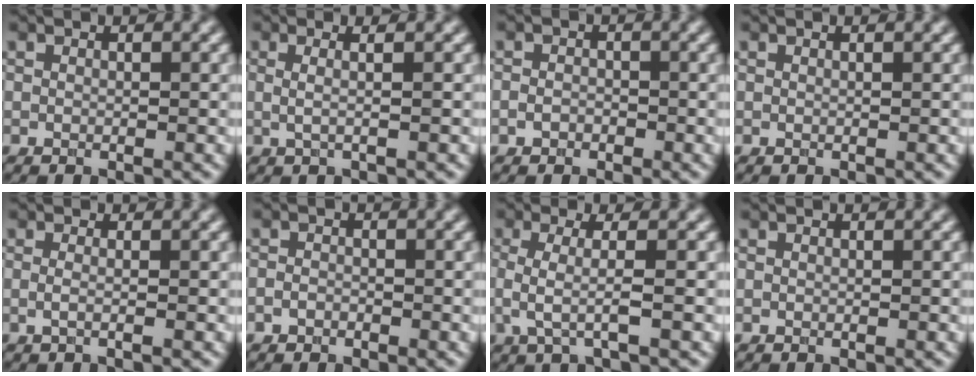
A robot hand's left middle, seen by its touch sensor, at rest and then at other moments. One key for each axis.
{"total": 2.7, "fx": 0.6, "fy": 1.1, "fz": 2.3, "tx": -0.028, "ty": -0.003, "tz": -0.020}
{"total": 1.2, "fx": -0.6, "fy": 0.9, "fz": 0.5, "tx": -0.008, "ty": -0.001, "tz": -0.013}
{"total": 0.5, "fx": 0.3, "fy": 0.2, "fz": 0.4, "tx": -0.004, "ty": 0.001, "tz": -0.001}
{"total": 1.6, "fx": -0.1, "fy": 0.6, "fz": 1.4, "tx": -0.020, "ty": -0.011, "tz": -0.016}
{"total": 1.0, "fx": -0.6, "fy": 0.7, "fz": 0.4, "tx": -0.006, "ty": -0.001, "tz": -0.014}
{"total": 3.1, "fx": -0.3, "fy": 0.8, "fz": 3.0, "tx": -0.059, "ty": -0.007, "tz": -0.008}
{"total": 0.0}